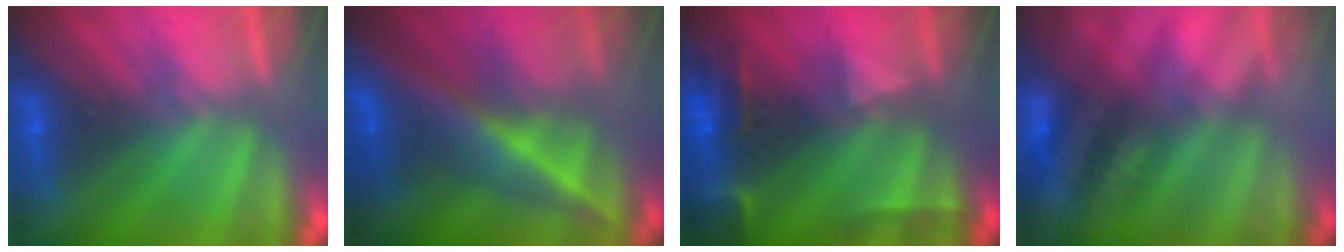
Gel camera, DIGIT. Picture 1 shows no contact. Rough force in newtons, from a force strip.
{"total": 9.1}
{"total": 7.3}
{"total": 2.9}